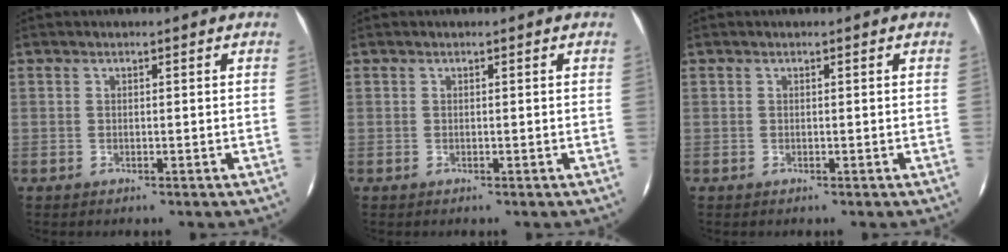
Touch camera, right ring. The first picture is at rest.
{"total": 0.0}
{"total": 0.0}